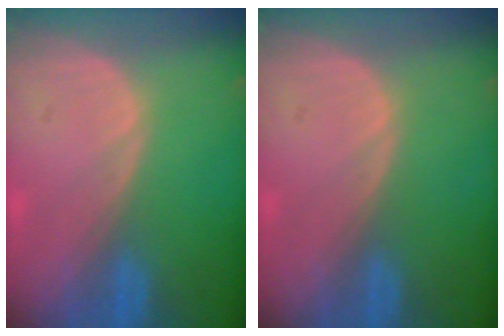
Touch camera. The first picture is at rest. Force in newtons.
{"total": 0.0}